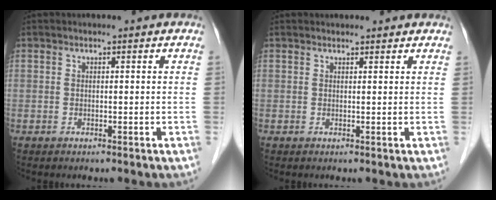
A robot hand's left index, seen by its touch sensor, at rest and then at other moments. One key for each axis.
{"total": 3.1, "fx": 2.9, "fy": 0.7, "fz": 0.8, "tx": -0.013, "ty": 0.019, "tz": 0.031}